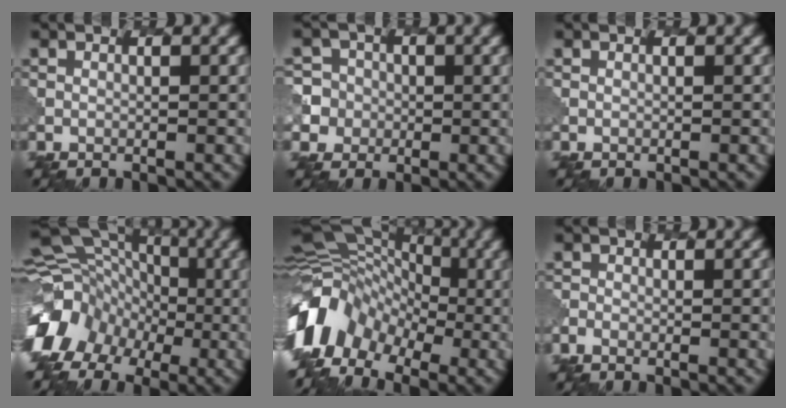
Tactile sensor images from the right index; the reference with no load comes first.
{"total": 6.5, "force": [-0.7, 6.4, 1.1], "torque": [-0.021, 0.019, -0.035]}
{"total": 0.0}
{"total": 13.4, "force": [-3.8, 11.5, 5.8], "torque": [-0.111, -0.001, -0.086]}
{"total": 11.0, "force": [-3.5, 8.2, 6.5], "torque": [-0.132, -0.002, -0.079]}
{"total": 3.1, "force": [-1.3, 1.3, 2.5], "torque": [-0.024, -0.001, -0.021]}